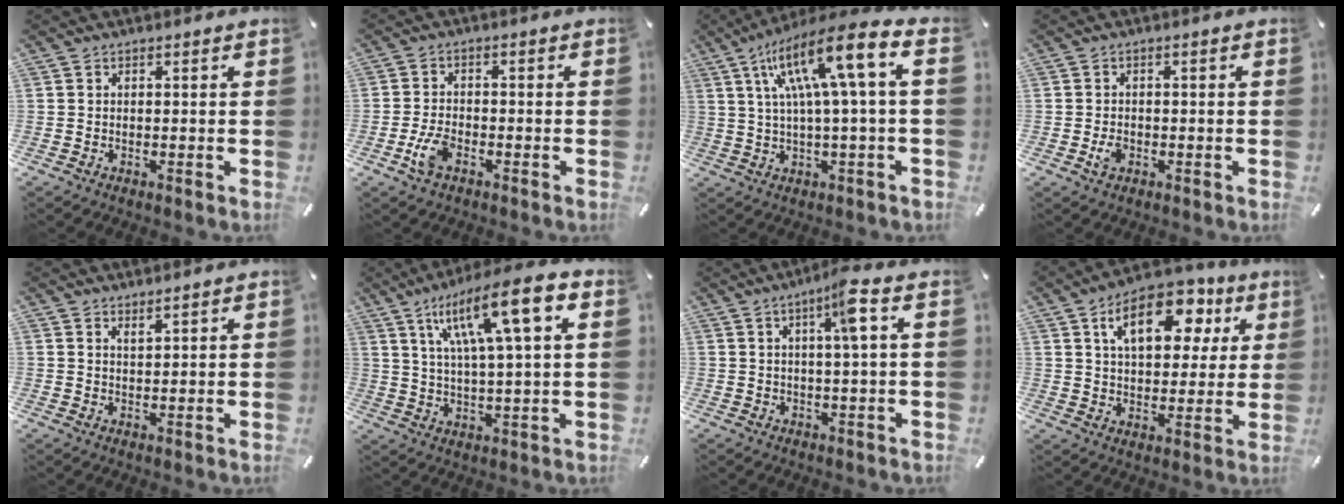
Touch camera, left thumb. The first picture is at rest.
{"total": 5.4, "force": [-2.6, 2.8, 3.9], "torque": [-0.095, 0.002, -0.051]}
{"total": 16.7, "force": [5.4, 2.8, 15.5], "torque": [-0.291, -0.014, 0.080]}
{"total": 2.5, "force": [-0.8, 1.8, 1.6], "torque": [-0.037, 0.000, -0.016]}
{"total": 1.6, "force": [1.5, 0.1, 0.6], "torque": [-0.012, -0.003, 0.027]}
{"total": 15.8, "force": [7.1, 3.4, 13.7], "torque": [-0.250, -0.016, 0.112]}
{"total": 7.0, "force": [2.0, 0.3, 6.7], "torque": [-0.117, -0.005, 0.027]}
{"total": 15.7, "force": [6.7, 9.3, 10.8], "torque": [-0.156, -0.011, 0.110]}